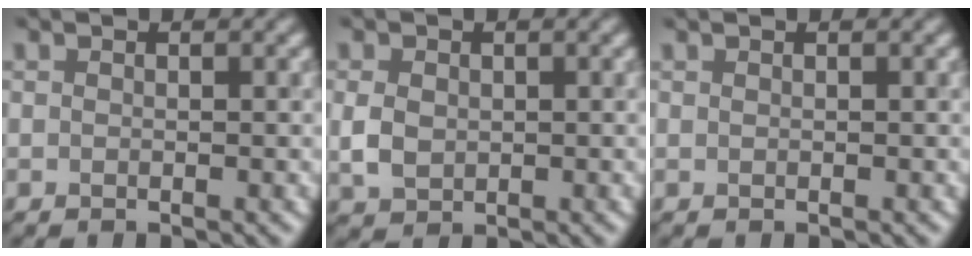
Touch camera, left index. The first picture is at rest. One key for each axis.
{"total": 2.3, "fx": -0.1, "fy": 1.8, "fz": 1.4, "tx": -0.031, "ty": -0.003, "tz": -0.003}
{"total": 0.0}